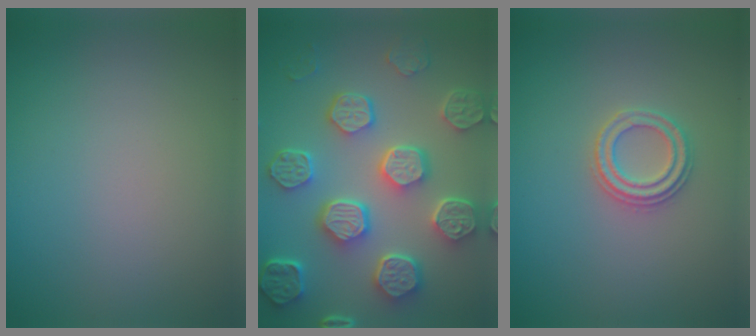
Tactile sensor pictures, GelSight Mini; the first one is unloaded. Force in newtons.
{"total": 8.8, "press": 6.7, "slide": 5.6}
{"total": 2.3, "press": 2.3, "slide": 0.3}